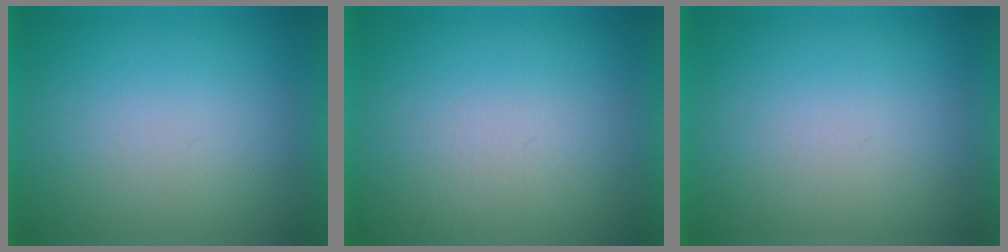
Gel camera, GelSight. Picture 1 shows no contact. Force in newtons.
{"total": 1.8}
{"total": 0.0}